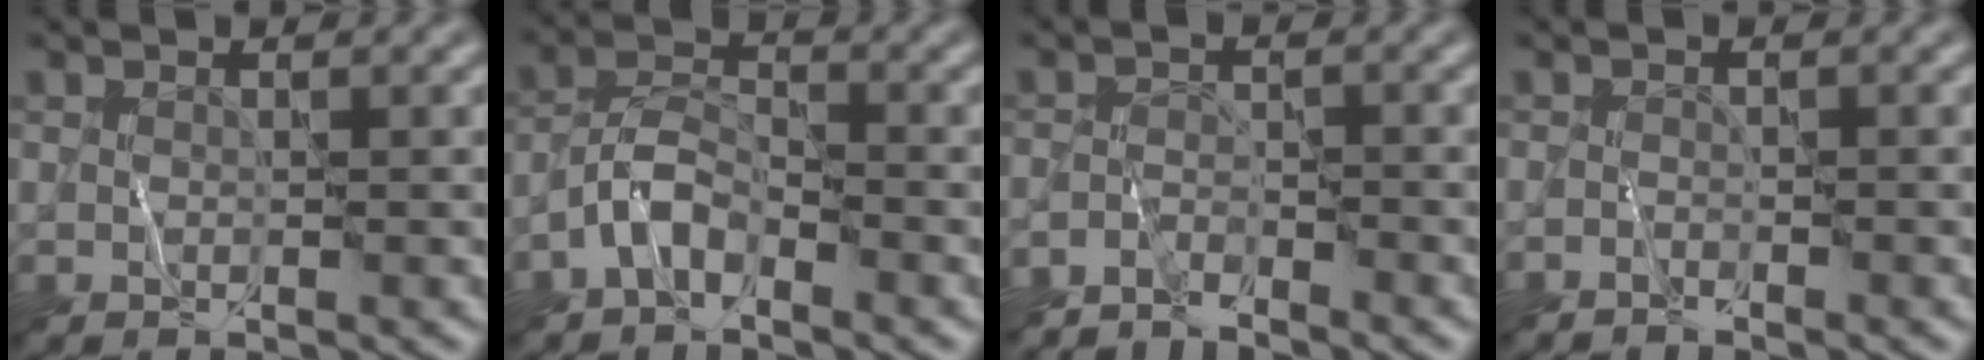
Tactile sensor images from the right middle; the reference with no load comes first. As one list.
[{"total": 3.0, "force": [-2.0, 1.4, 1.8], "torque": [-0.031, 0.013, -0.049]}, {"total": 2.6, "force": [-2.5, 0.5, 0.5], "torque": [-0.009, 0.001, -0.057]}, {"total": 1.0, "force": [-1.0, 0.1, 0.0], "torque": [0.000, 0.000, -0.023]}]